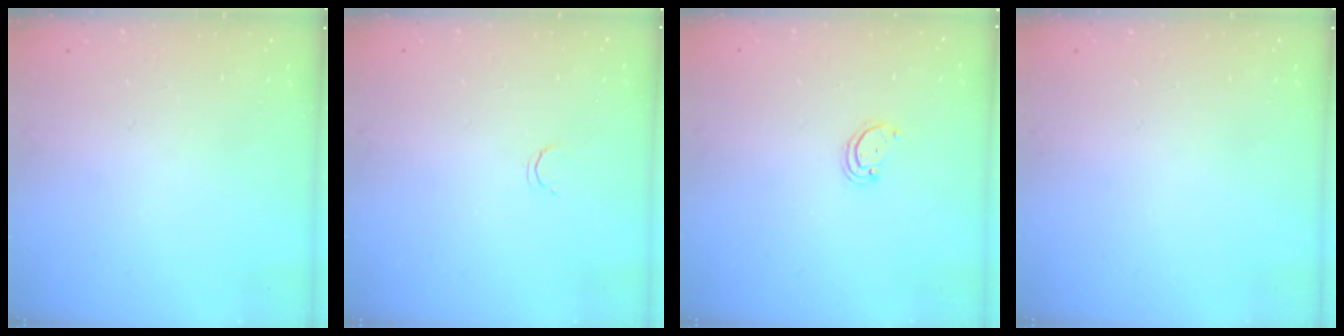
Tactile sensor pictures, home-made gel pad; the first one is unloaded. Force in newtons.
{"total": 2.1, "press": 2.1, "slide": 0.4}
{"total": 2.2, "press": 2.2, "slide": 0.2}
{"total": 0.0}